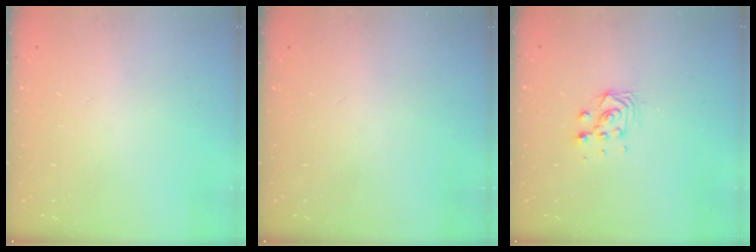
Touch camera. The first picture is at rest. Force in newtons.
{"total": 0.0}
{"total": 7.3, "press": 7.3, "slide": 0.4}